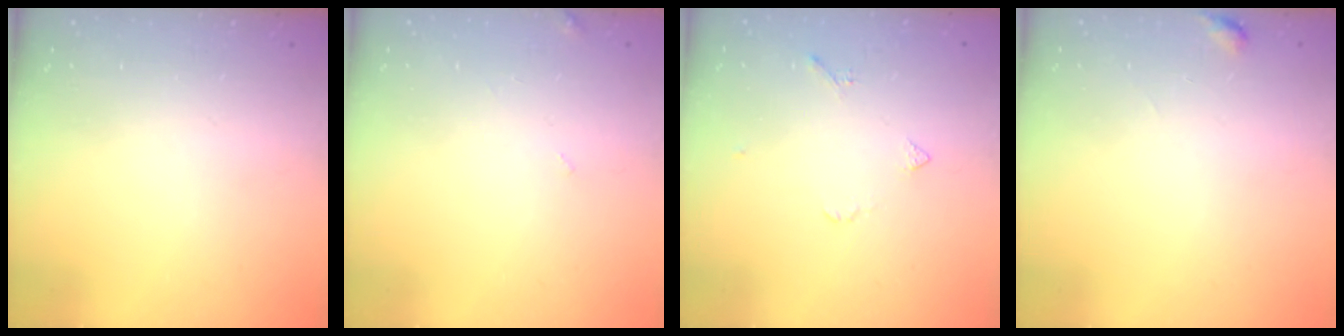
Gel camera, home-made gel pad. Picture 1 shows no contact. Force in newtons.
{"total": 3.2, "press": 3.2, "slide": 0.4}
{"total": 3.8, "press": 3.7, "slide": 0.7}
{"total": 2.6, "press": 2.5, "slide": 0.3}